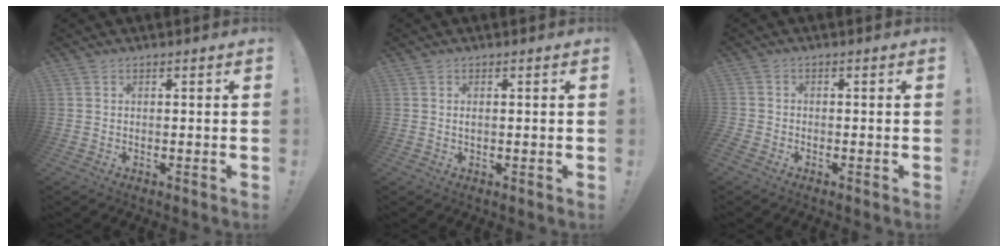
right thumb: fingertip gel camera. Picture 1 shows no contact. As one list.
[{"total": 0.5, "force": [-0.1, 0.1, 0.5], "torque": [-0.015, 0.002, -0.001]}, {"total": 2.0, "force": [-1.5, 1.2, 0.4], "torque": [-0.003, 0.007, -0.027]}]